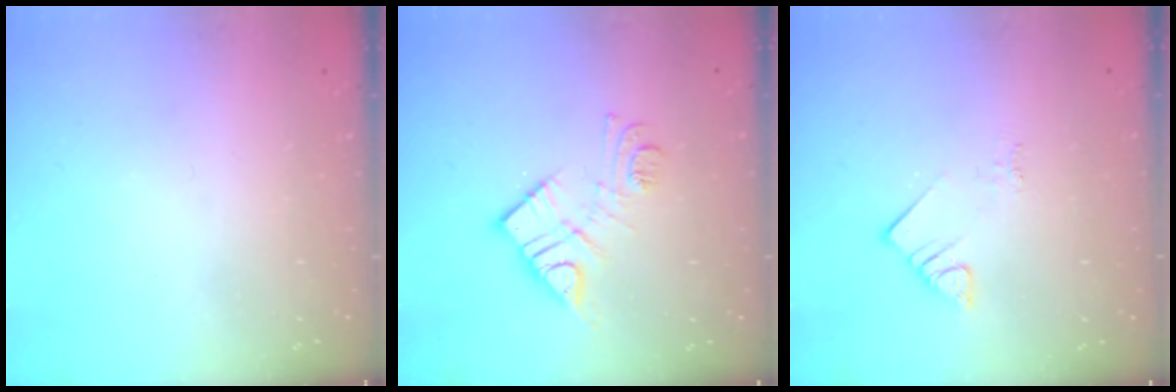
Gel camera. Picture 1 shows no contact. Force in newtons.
{"total": 11.3, "press": 11.3, "slide": 0.3}
{"total": 4.0, "press": 3.9, "slide": 0.3}